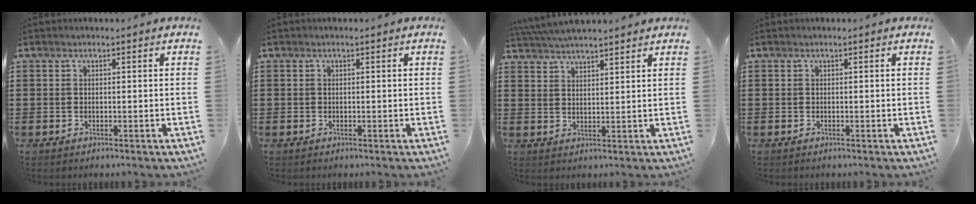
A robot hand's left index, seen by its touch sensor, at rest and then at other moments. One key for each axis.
{"total": 0.0}
{"total": 4.3, "fx": 4.2, "fy": 0.0, "fz": 1.0, "tx": -0.032, "ty": -0.010, "tz": 0.079}
{"total": 0.0}